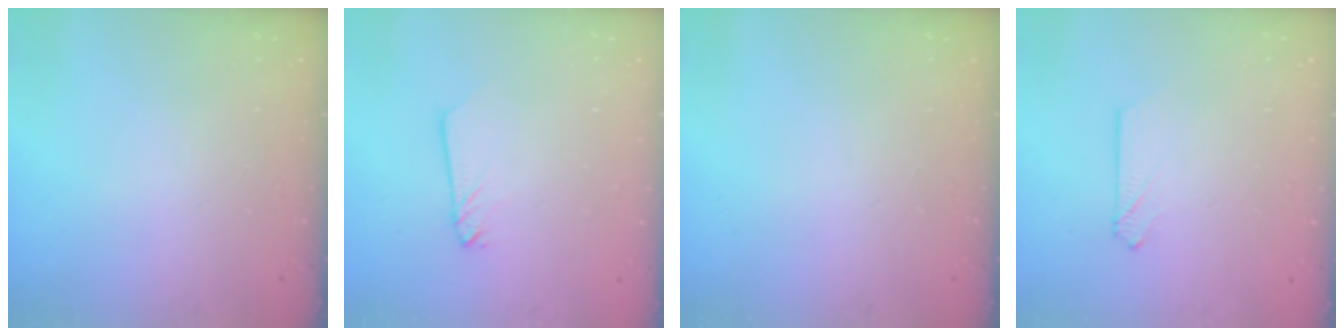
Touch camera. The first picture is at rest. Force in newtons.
{"total": 2.1, "press": 2.1, "slide": 0.2}
{"total": 0.0}
{"total": 2.2, "press": 2.2, "slide": 0.2}